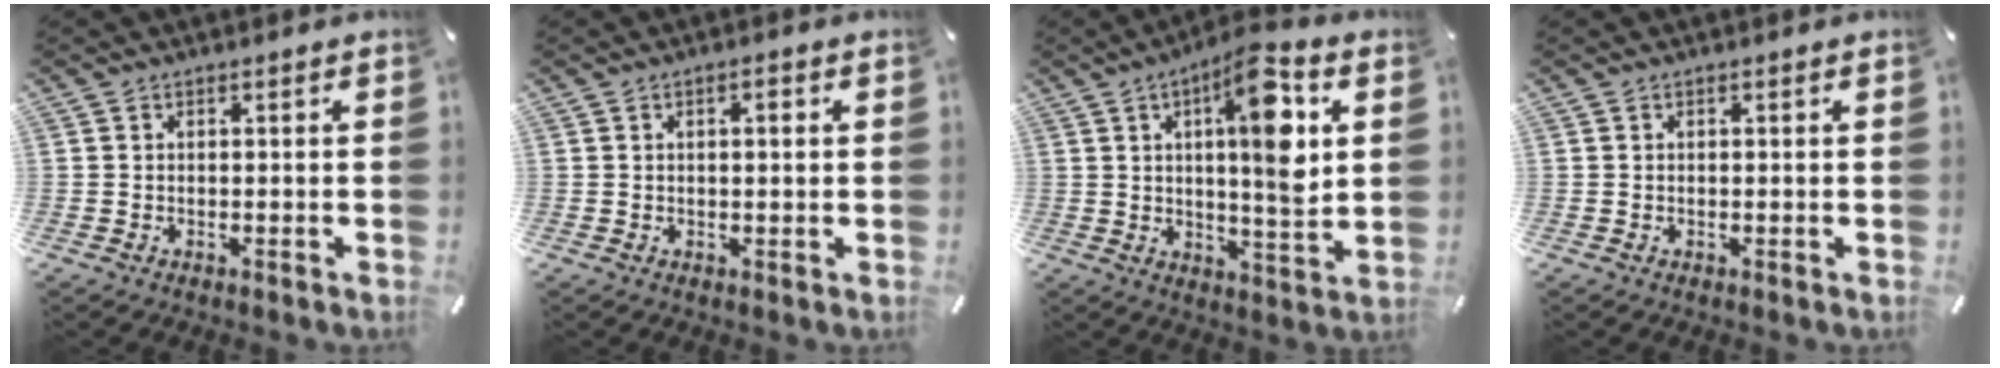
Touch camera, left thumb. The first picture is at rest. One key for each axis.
{"total": 1.4, "fx": 0.4, "fy": 0.6, "fz": 1.2, "tx": -0.025, "ty": 0.005, "tz": 0.005}
{"total": 15.2, "fx": 5.2, "fy": 4.2, "fz": 13.6, "tx": -0.208, "ty": -0.018, "tz": 0.078}
{"total": 0.0}